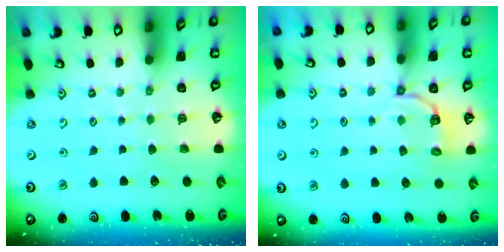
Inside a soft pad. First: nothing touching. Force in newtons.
{"total": 3.5, "press": 2.9, "slide": 2.0}